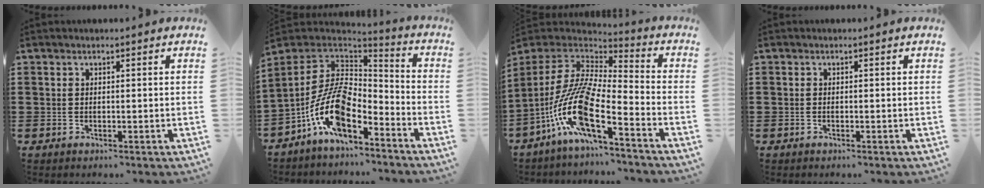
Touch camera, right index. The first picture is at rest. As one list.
[{"total": 13.1, "force": [-6.7, 5.6, 9.8], "torque": [-0.228, -0.001, -0.139]}, {"total": 13.4, "force": [-6.9, 2.7, 11.1], "torque": [-0.258, -0.020, -0.146]}, {"total": 0.0}]